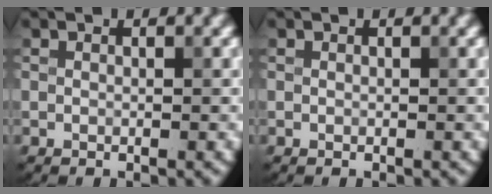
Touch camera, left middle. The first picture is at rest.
{"total": 0.0}